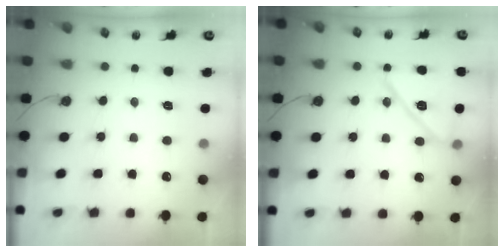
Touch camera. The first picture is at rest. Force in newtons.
{"total": 14.2, "press": 14.2, "slide": 0.3}